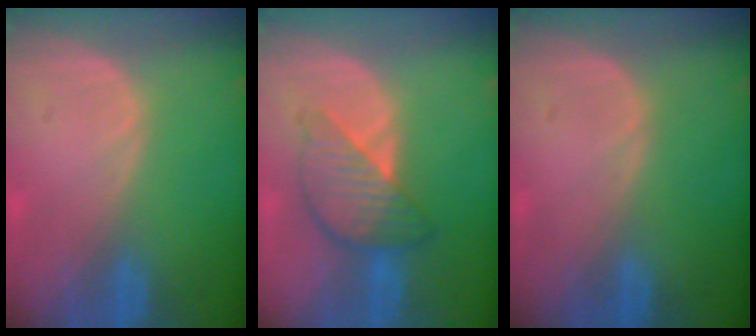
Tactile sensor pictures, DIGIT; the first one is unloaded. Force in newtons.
{"total": 6.3, "press": 6.2, "slide": 0.4}
{"total": 0.0}